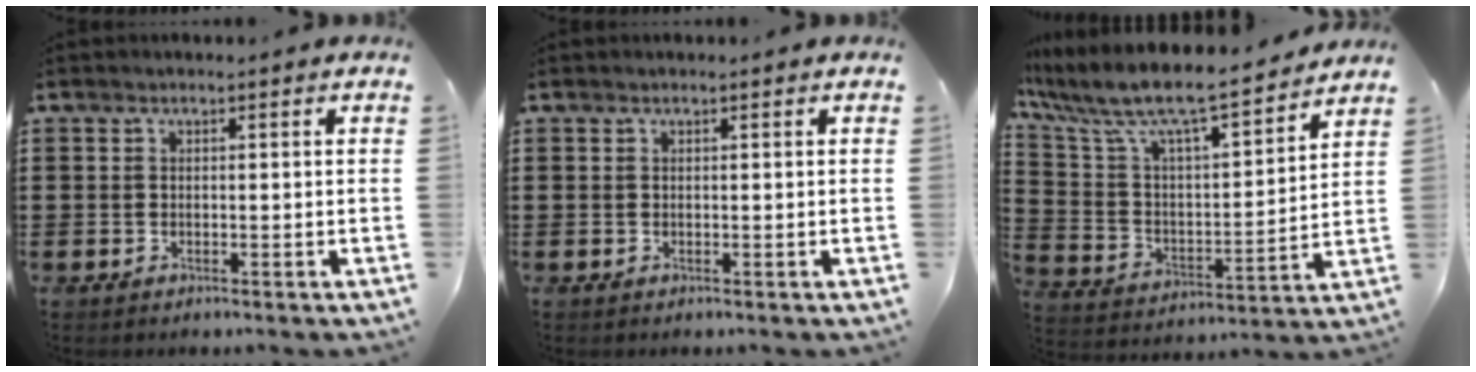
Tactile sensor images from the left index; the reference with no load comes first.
{"total": 0.0}
{"total": 8.6, "force": [7.5, 0.9, 4.1], "torque": [-0.116, -0.062, 0.119]}